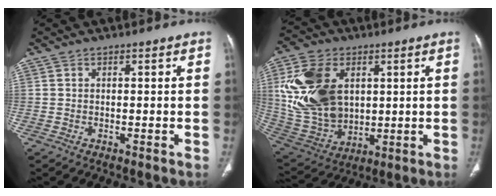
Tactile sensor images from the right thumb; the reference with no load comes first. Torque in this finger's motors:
{"motor_torque": [0.15, 0.55, 0.77, 0.84, 0.34]}